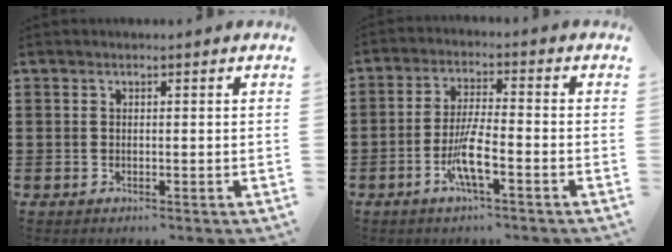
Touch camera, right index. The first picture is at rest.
{"total": 6.4, "force": [-3.0, 0.7, 5.6], "torque": [-0.128, -0.016, -0.061]}